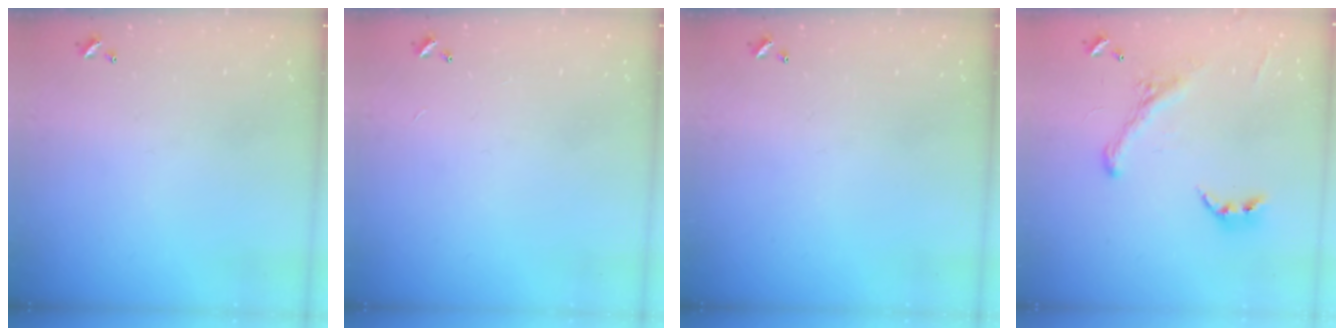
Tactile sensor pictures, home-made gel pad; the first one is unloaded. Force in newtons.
{"total": 0.9, "press": 0.9, "slide": 0.2}
{"total": 0.0}
{"total": 2.9, "press": 2.6, "slide": 1.2}